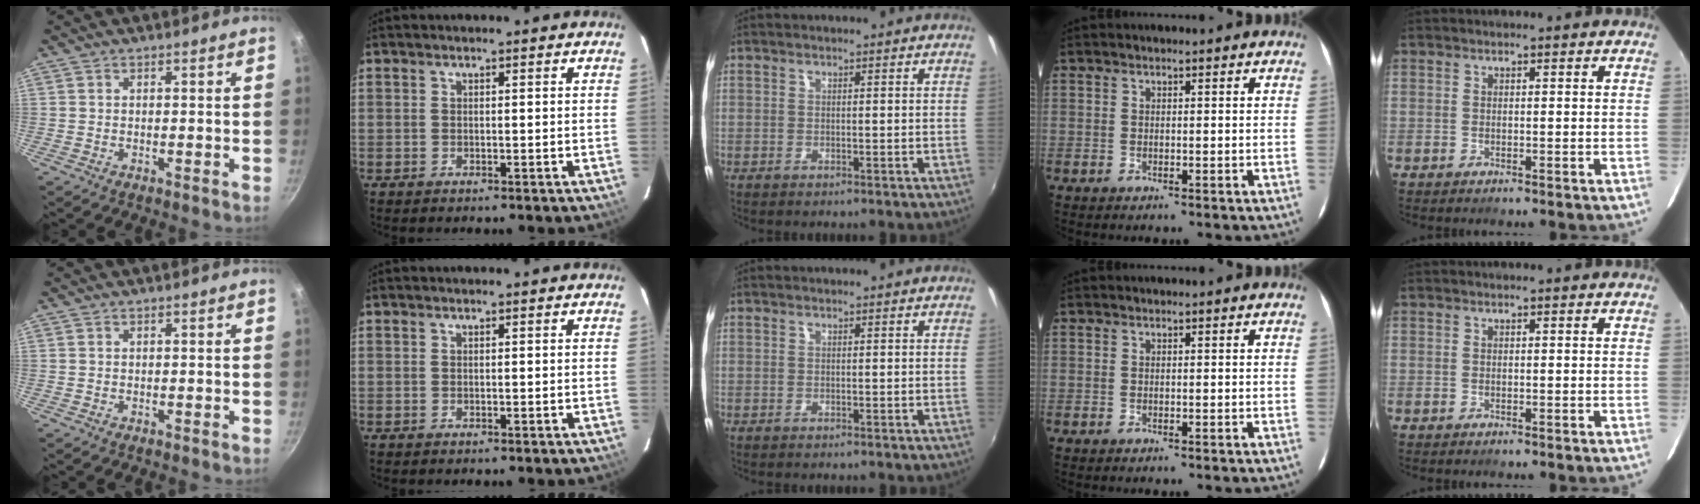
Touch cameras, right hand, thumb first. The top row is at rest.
{}